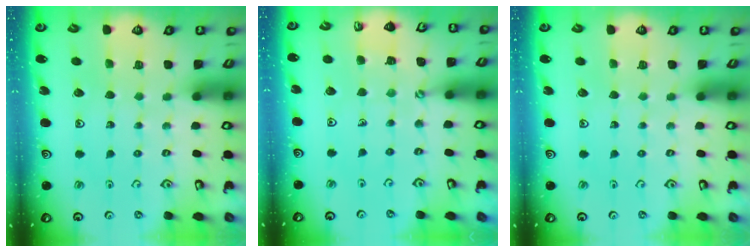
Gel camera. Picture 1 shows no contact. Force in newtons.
{"total": 2.1, "press": 2.1, "slide": 0.4}
{"total": 0.0}